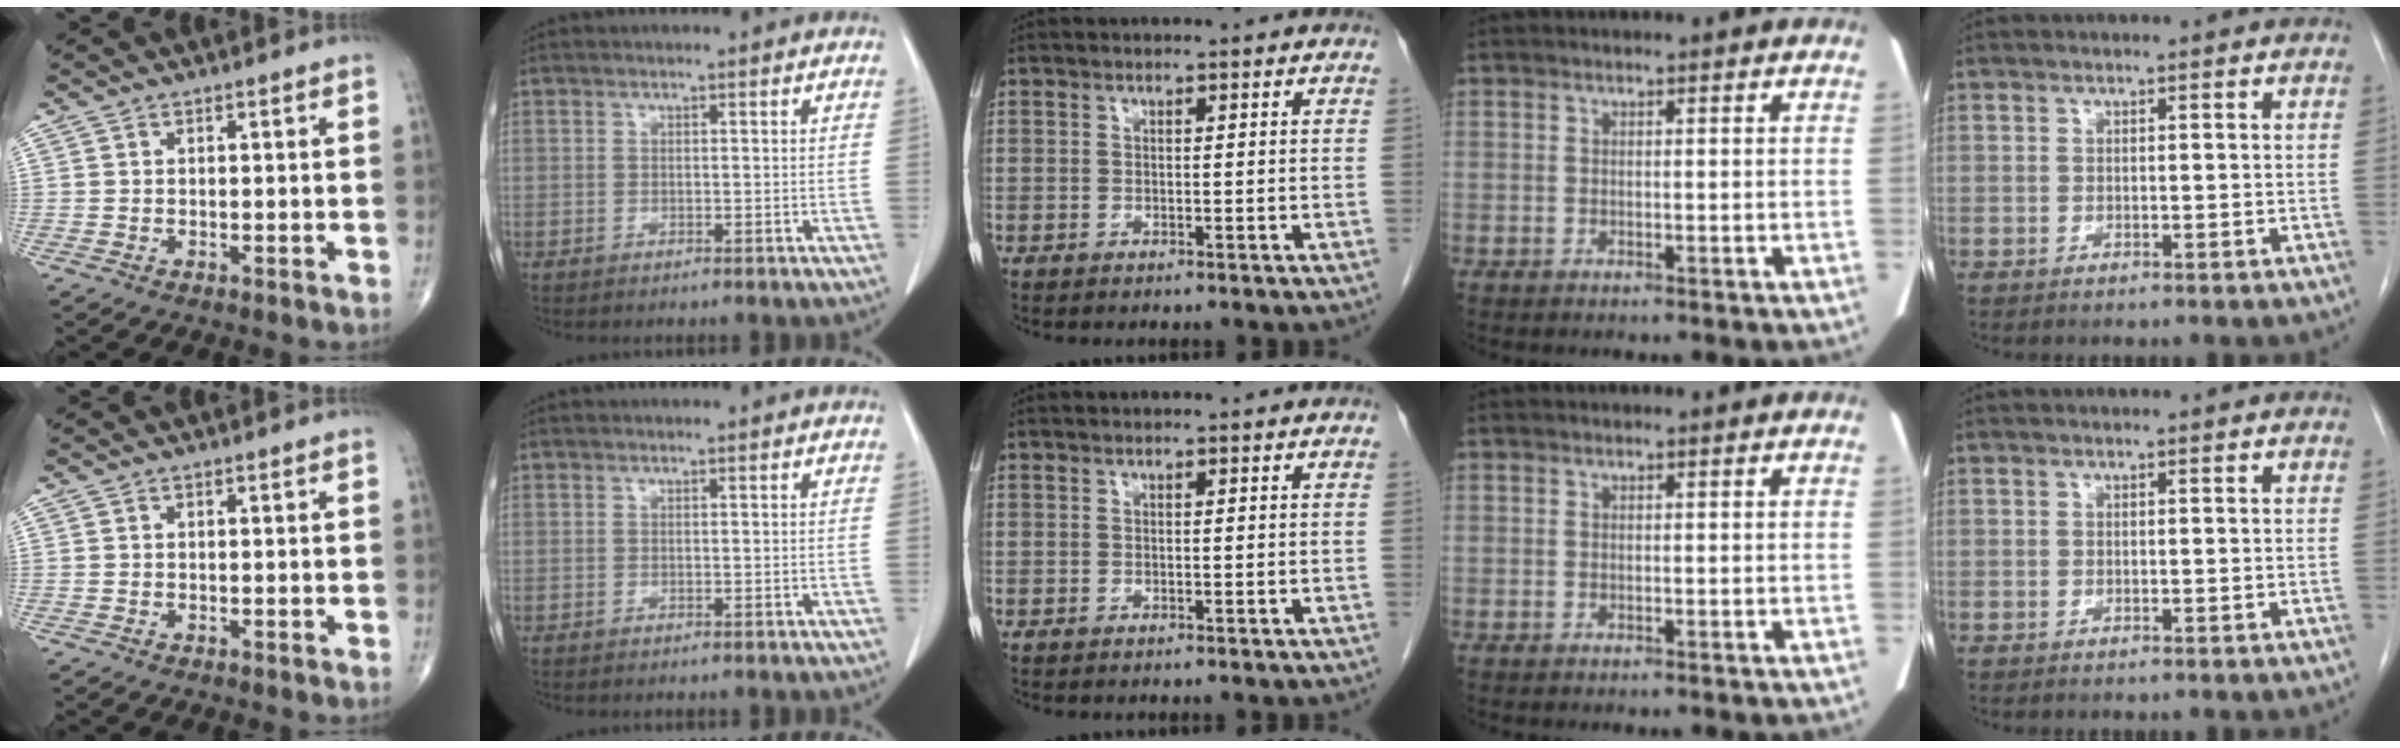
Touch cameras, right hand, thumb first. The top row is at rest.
{}